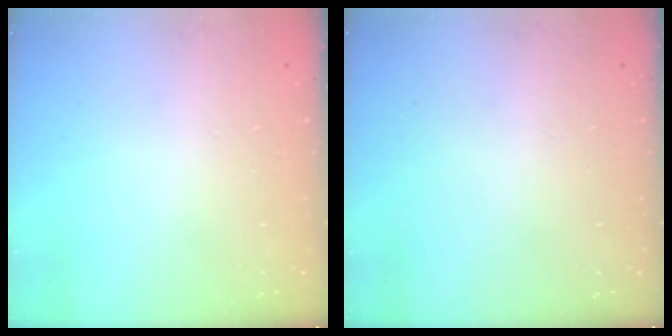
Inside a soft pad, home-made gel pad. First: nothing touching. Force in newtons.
{"total": 0.0}